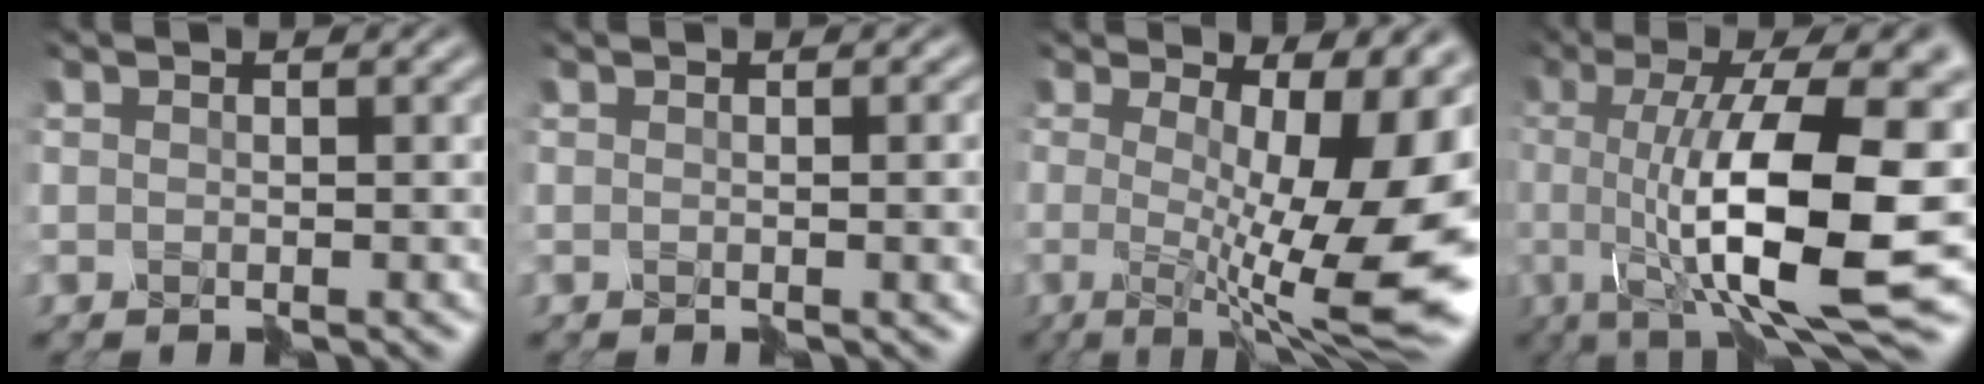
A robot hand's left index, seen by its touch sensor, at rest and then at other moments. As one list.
[{"total": 2.8, "force": [-0.2, 0.9, 2.7], "torque": [-0.027, -0.009, 0.002]}, {"total": 12.3, "force": [0.0, 3.6, 11.8], "torque": [-0.144, -0.007, 0.002]}, {"total": 13.5, "force": [-1.4, 3.3, 13.0], "torque": [-0.182, -0.005, -0.023]}]